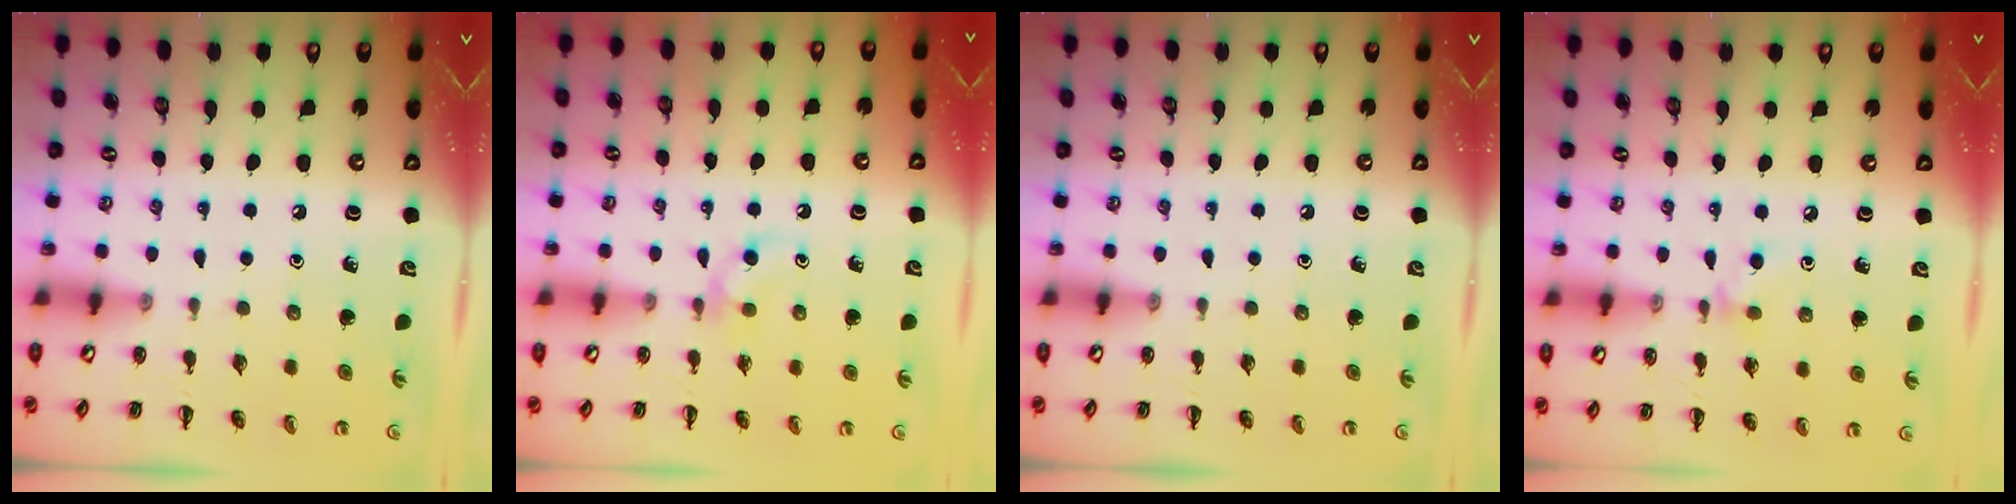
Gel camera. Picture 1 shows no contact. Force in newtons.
{"total": 3.3, "press": 2.9, "slide": 1.4}
{"total": 0.0}
{"total": 4.8, "press": 4.4, "slide": 1.9}